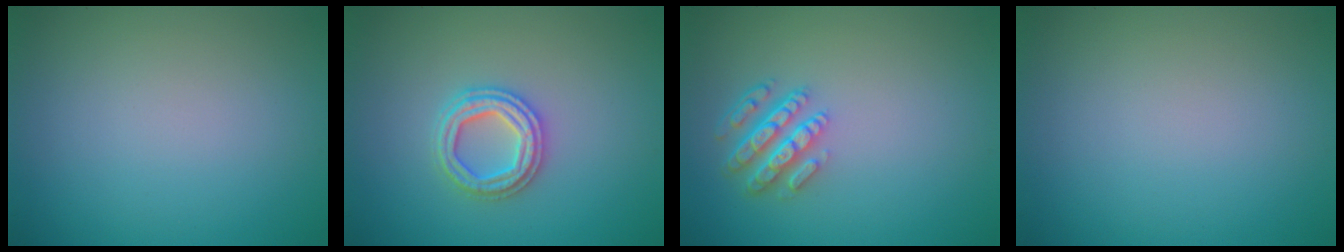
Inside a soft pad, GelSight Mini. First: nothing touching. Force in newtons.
{"total": 2.9, "press": 2.9, "slide": 0.6}
{"total": 4.3, "press": 3.3, "slide": 2.7}
{"total": 0.0}